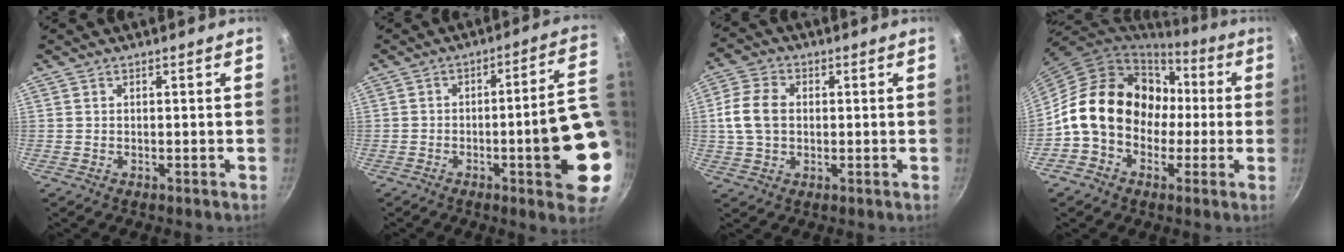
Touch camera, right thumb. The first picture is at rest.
{"total": 16.3, "force": [-3.2, 3.5, 15.6], "torque": [-0.182, 0.021, -0.042]}
{"total": 8.3, "force": [0.6, 6.1, 5.6], "torque": [-0.100, 0.011, 0.004]}
{"total": 18.2, "force": [-0.3, 14.6, 10.8], "torque": [-0.133, 0.055, -0.009]}